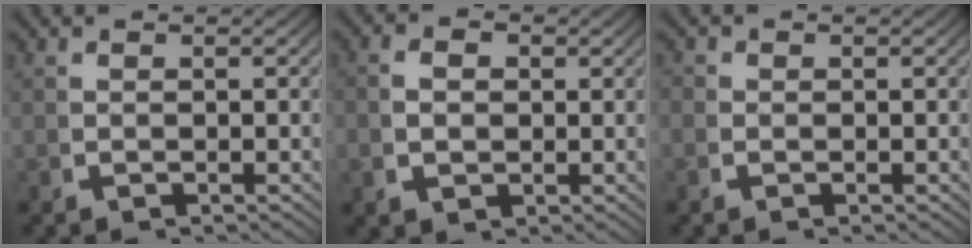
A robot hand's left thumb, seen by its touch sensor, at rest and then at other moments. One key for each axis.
{"total": 3.0, "fx": 0.3, "fy": 2.4, "fz": 1.9, "tx": -0.032, "ty": -0.003, "tz": 0.009}
{"total": 1.0, "fx": -0.1, "fy": 1.0, "fz": 0.2, "tx": -0.002, "ty": -0.005, "tz": -0.007}